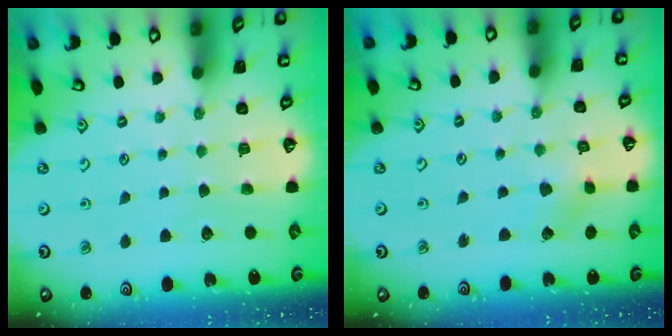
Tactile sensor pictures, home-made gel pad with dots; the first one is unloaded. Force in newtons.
{"total": 1.8, "press": 1.8, "slide": 0.1}